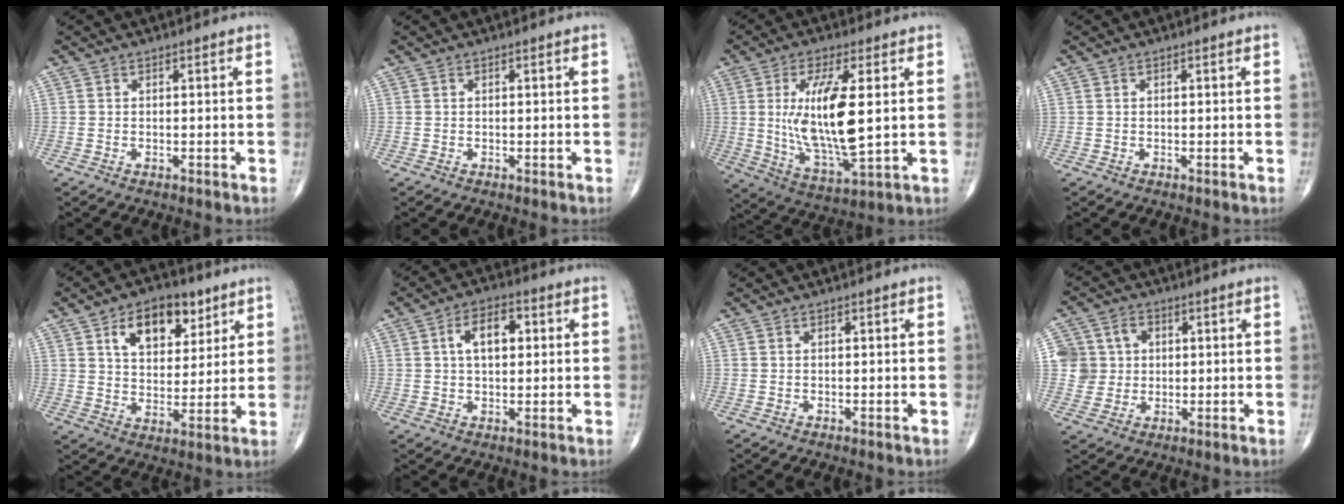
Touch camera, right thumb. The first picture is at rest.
{"total": 0.0}
{"total": 15.9, "force": [1.7, 5.0, 15.0], "torque": [-0.284, -0.020, 0.042]}
{"total": 0.0}
{"total": 12.9, "force": [6.3, 7.8, 8.1], "torque": [-0.088, -0.026, 0.105]}
{"total": 7.5, "force": [1.7, 4.4, 5.9], "torque": [-0.082, 0.012, 0.023]}
{"total": 0.0}
{"total": 7.7, "force": [1.3, 7.4, 1.6], "torque": [0.003, 0.007, 0.022]}